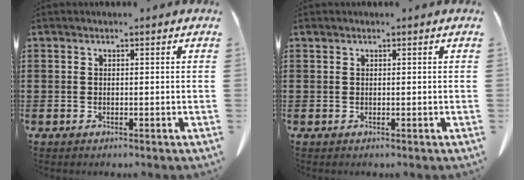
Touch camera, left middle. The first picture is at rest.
{"total": 0.0}